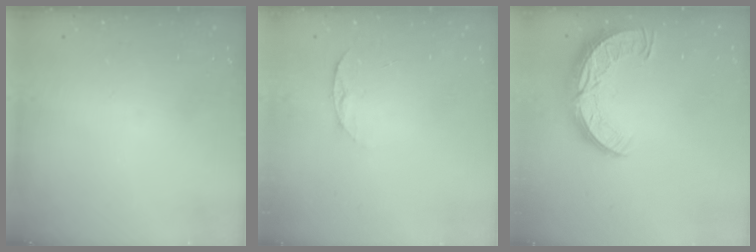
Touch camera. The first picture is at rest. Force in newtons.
{"total": 5.2, "press": 5.2, "slide": 0.6}
{"total": 11.7, "press": 11.7, "slide": 0.9}